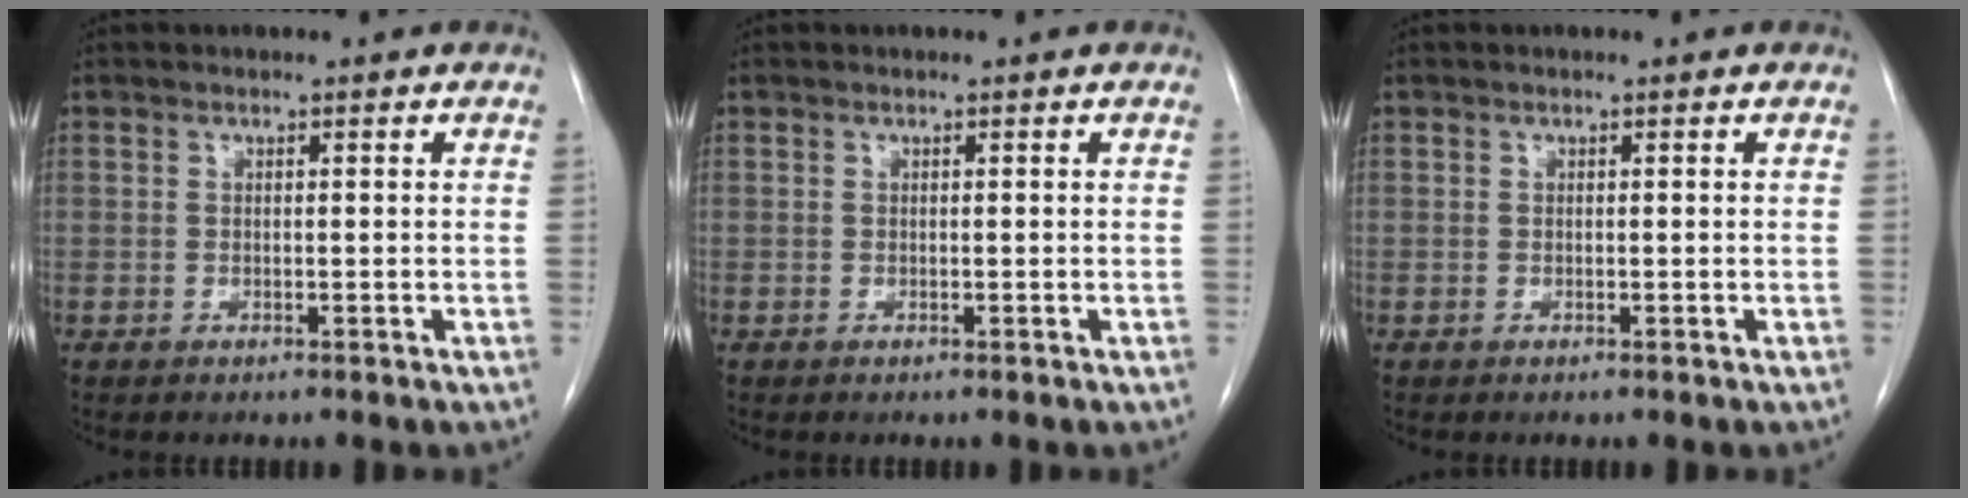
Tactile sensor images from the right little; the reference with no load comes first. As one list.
[{"total": 0.0}, {"total": 0.0}]